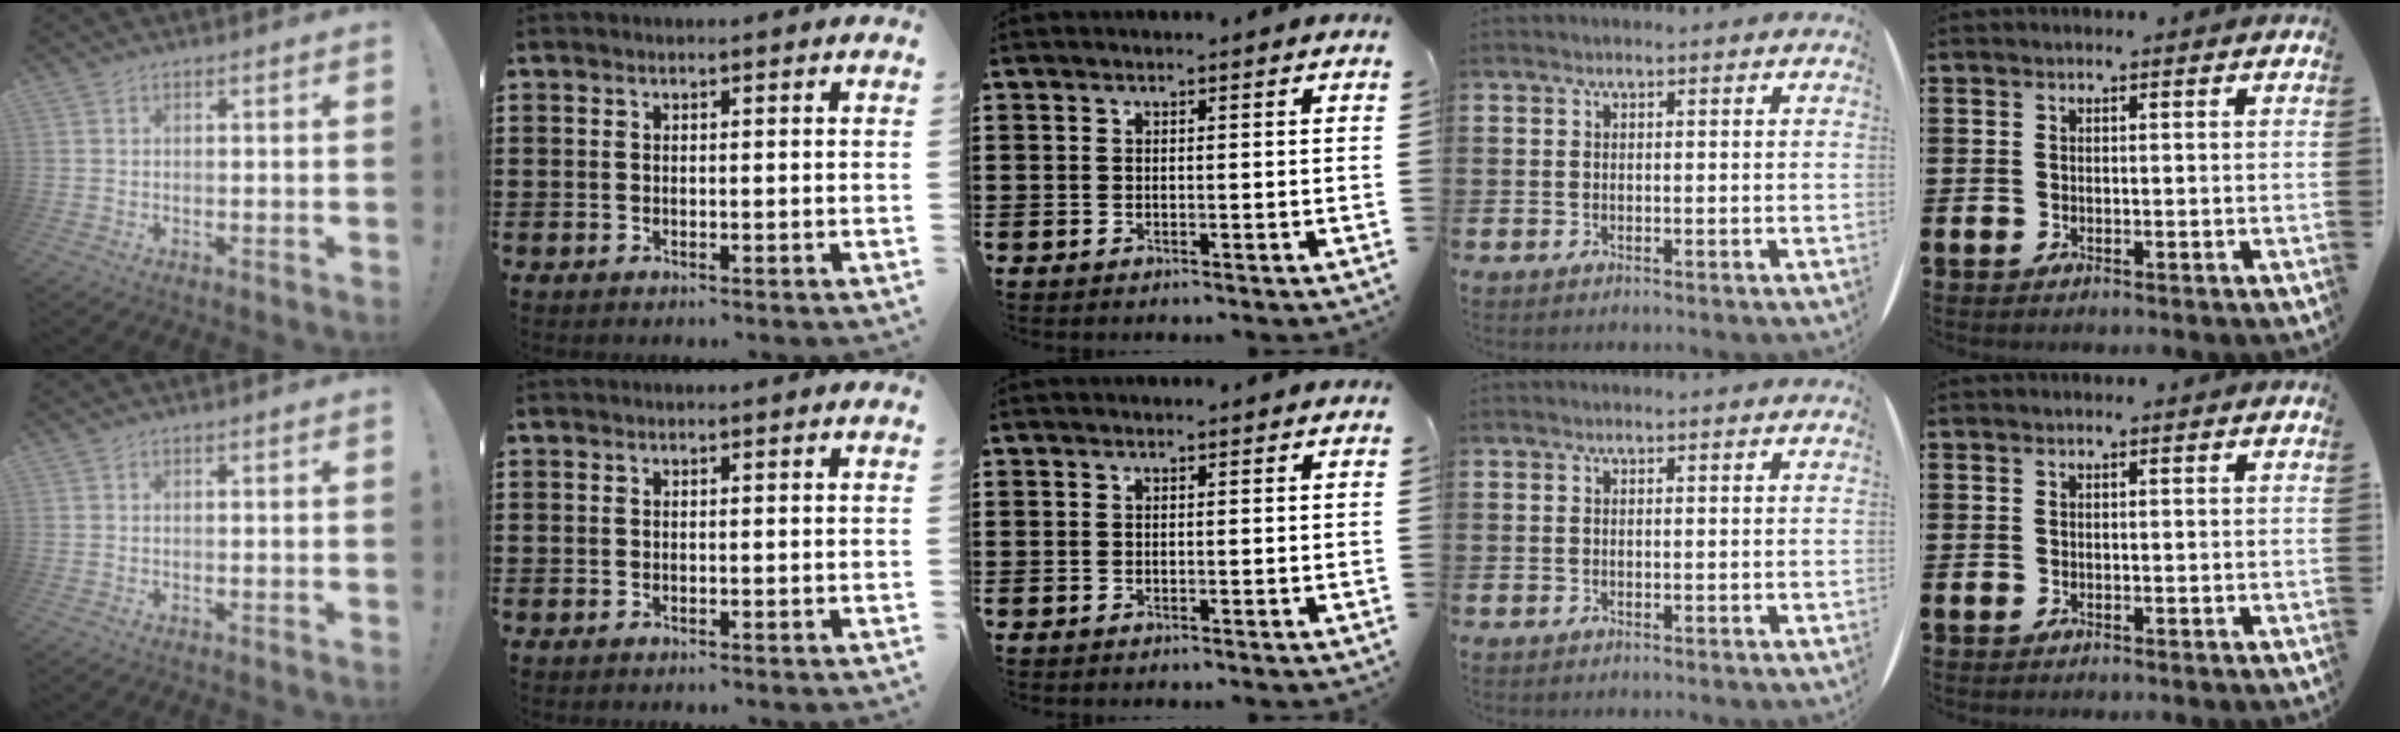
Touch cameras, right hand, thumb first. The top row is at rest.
{}